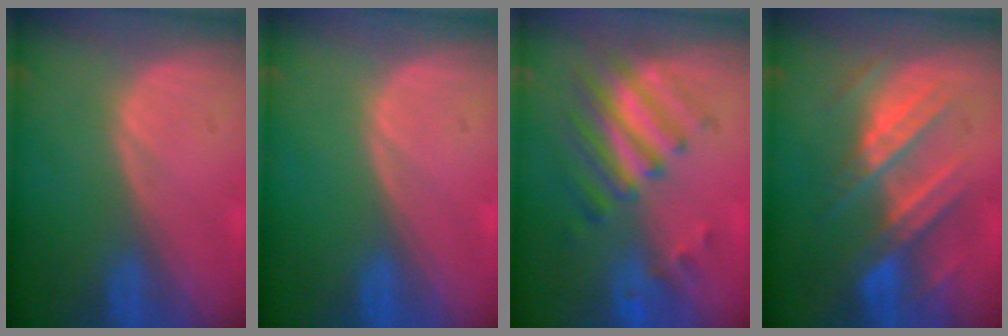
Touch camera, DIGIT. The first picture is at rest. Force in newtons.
{"total": 0.0}
{"total": 8.0, "press": 7.2, "slide": 3.6}
{"total": 8.9, "press": 8.0, "slide": 4.0}